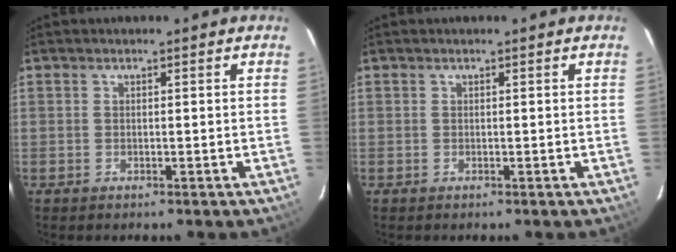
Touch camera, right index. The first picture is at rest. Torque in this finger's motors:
{"motor_torque": [0.00, 0.00, 0.03, 0.00]}